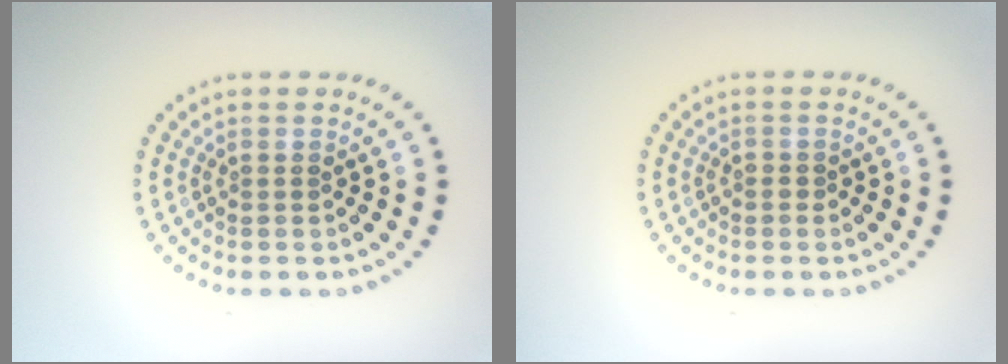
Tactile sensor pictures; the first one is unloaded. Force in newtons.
{"total": 0.5, "press": 0.3, "slide": 0.4}